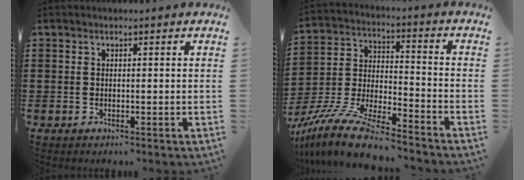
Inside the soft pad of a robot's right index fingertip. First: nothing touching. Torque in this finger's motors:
{"motor_torque": [1.09, 1.05, 0.71, 0.21]}